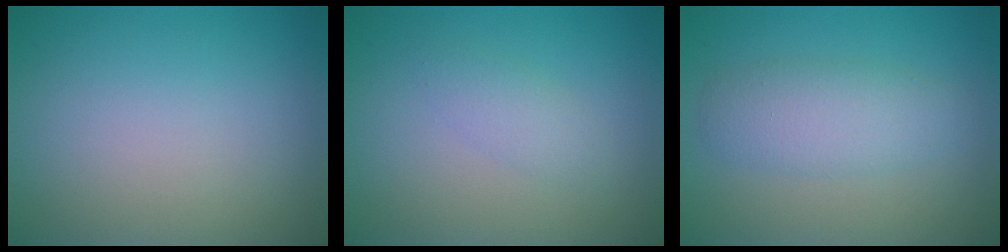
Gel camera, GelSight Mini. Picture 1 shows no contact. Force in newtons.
{"total": 1.5, "press": 1.5, "slide": 0.1}
{"total": 3.5, "press": 3.5, "slide": 0.0}